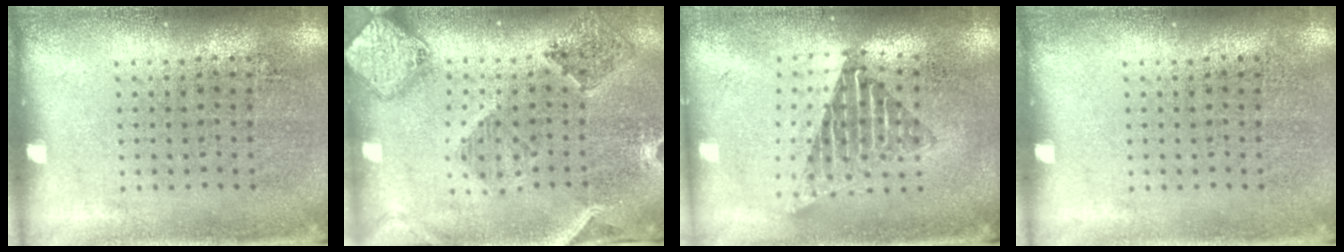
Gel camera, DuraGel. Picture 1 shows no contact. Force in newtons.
{"total": 1.5, "press": 1.5, "slide": 0.2}
{"total": 1.7, "press": 1.4, "slide": 1.0}
{"total": 0.0}